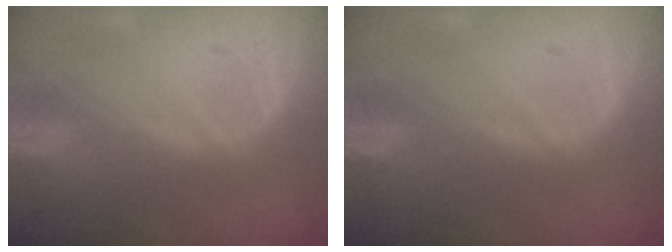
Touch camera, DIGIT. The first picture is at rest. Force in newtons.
{"total": 0.0}